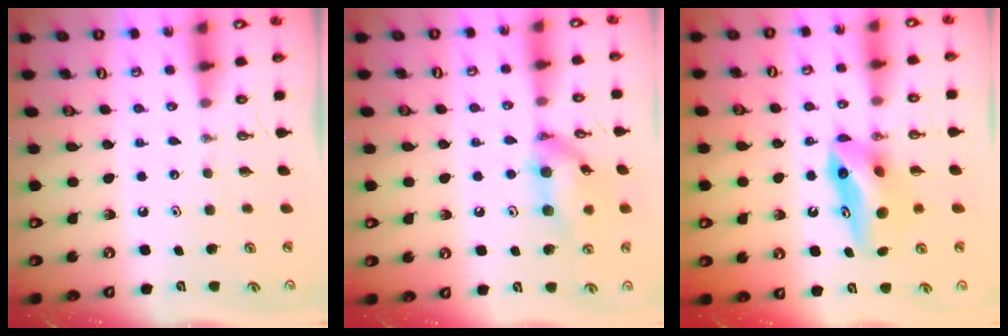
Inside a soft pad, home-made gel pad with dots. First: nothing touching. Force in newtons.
{"total": 13.9, "press": 13.9, "slide": 0.8}
{"total": 9.1, "press": 7.9, "slide": 4.5}